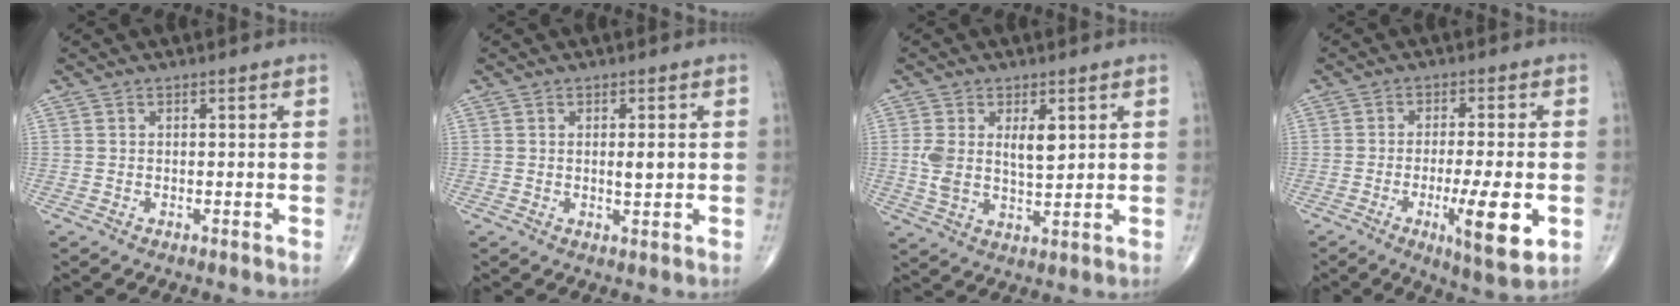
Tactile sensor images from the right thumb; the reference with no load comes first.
{"total": 2.5, "force": [0.2, 0.8, 2.4], "torque": [-0.036, -0.003, 0.004]}
{"total": 7.4, "force": [1.9, 3.6, 6.2], "torque": [-0.106, -0.013, 0.042]}
{"total": 11.1, "force": [-3.1, 2.1, 10.4], "torque": [-0.165, -0.013, -0.045]}